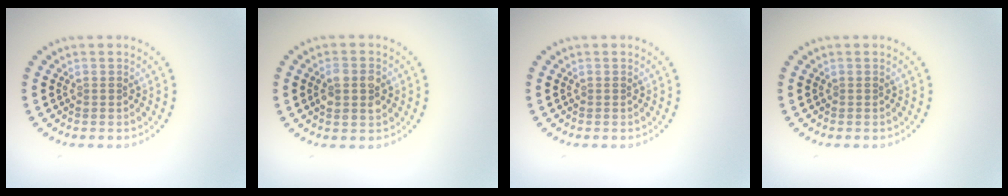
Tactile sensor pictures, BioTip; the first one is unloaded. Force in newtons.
{"total": 2.7, "press": 2.7, "slide": 0.2}
{"total": 0.0}
{"total": 0.0}